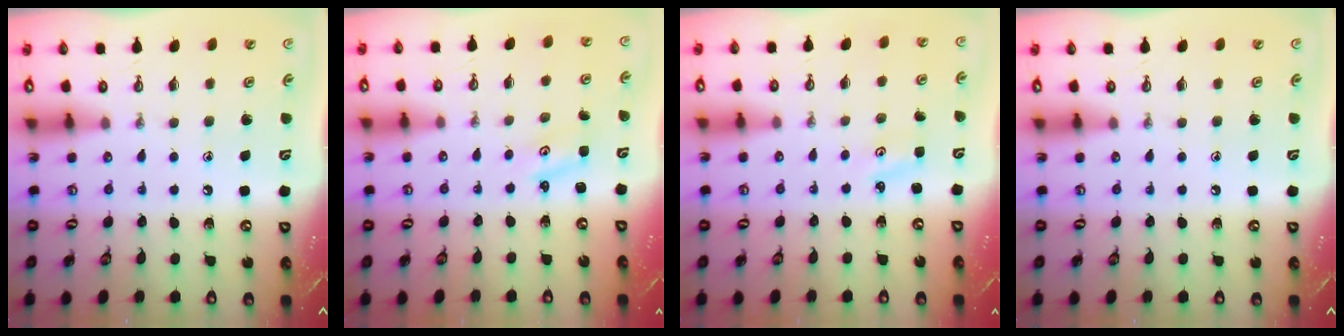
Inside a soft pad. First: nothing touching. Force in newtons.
{"total": 1.4, "press": 1.4, "slide": 0.2}
{"total": 2.0, "press": 2.0, "slide": 0.3}
{"total": 0.0}